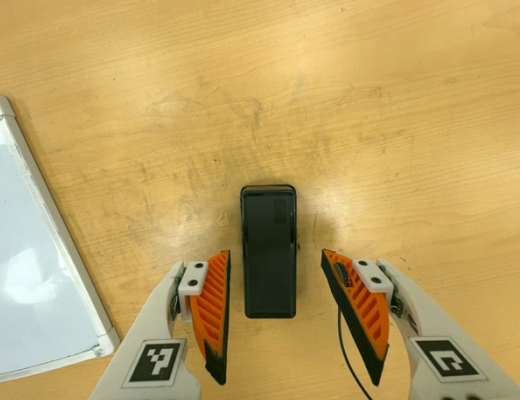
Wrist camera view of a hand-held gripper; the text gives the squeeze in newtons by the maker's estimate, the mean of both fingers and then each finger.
{"total": 0.0}